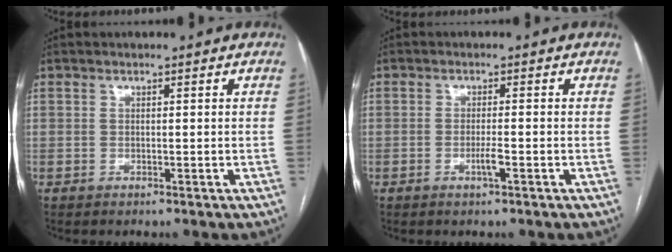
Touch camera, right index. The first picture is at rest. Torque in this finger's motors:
{"motor_torque": [0.67, -0.04, 0.30, 0.06]}